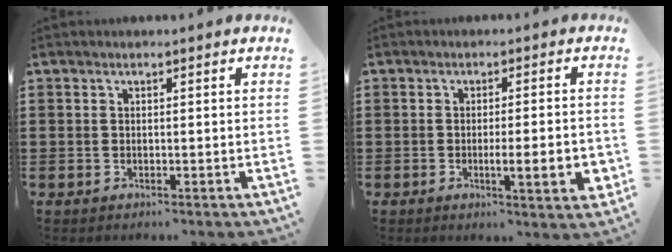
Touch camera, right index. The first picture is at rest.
{"total": 5.6, "force": [-1.3, 0.6, 5.4], "torque": [-0.078, -0.010, -0.022]}